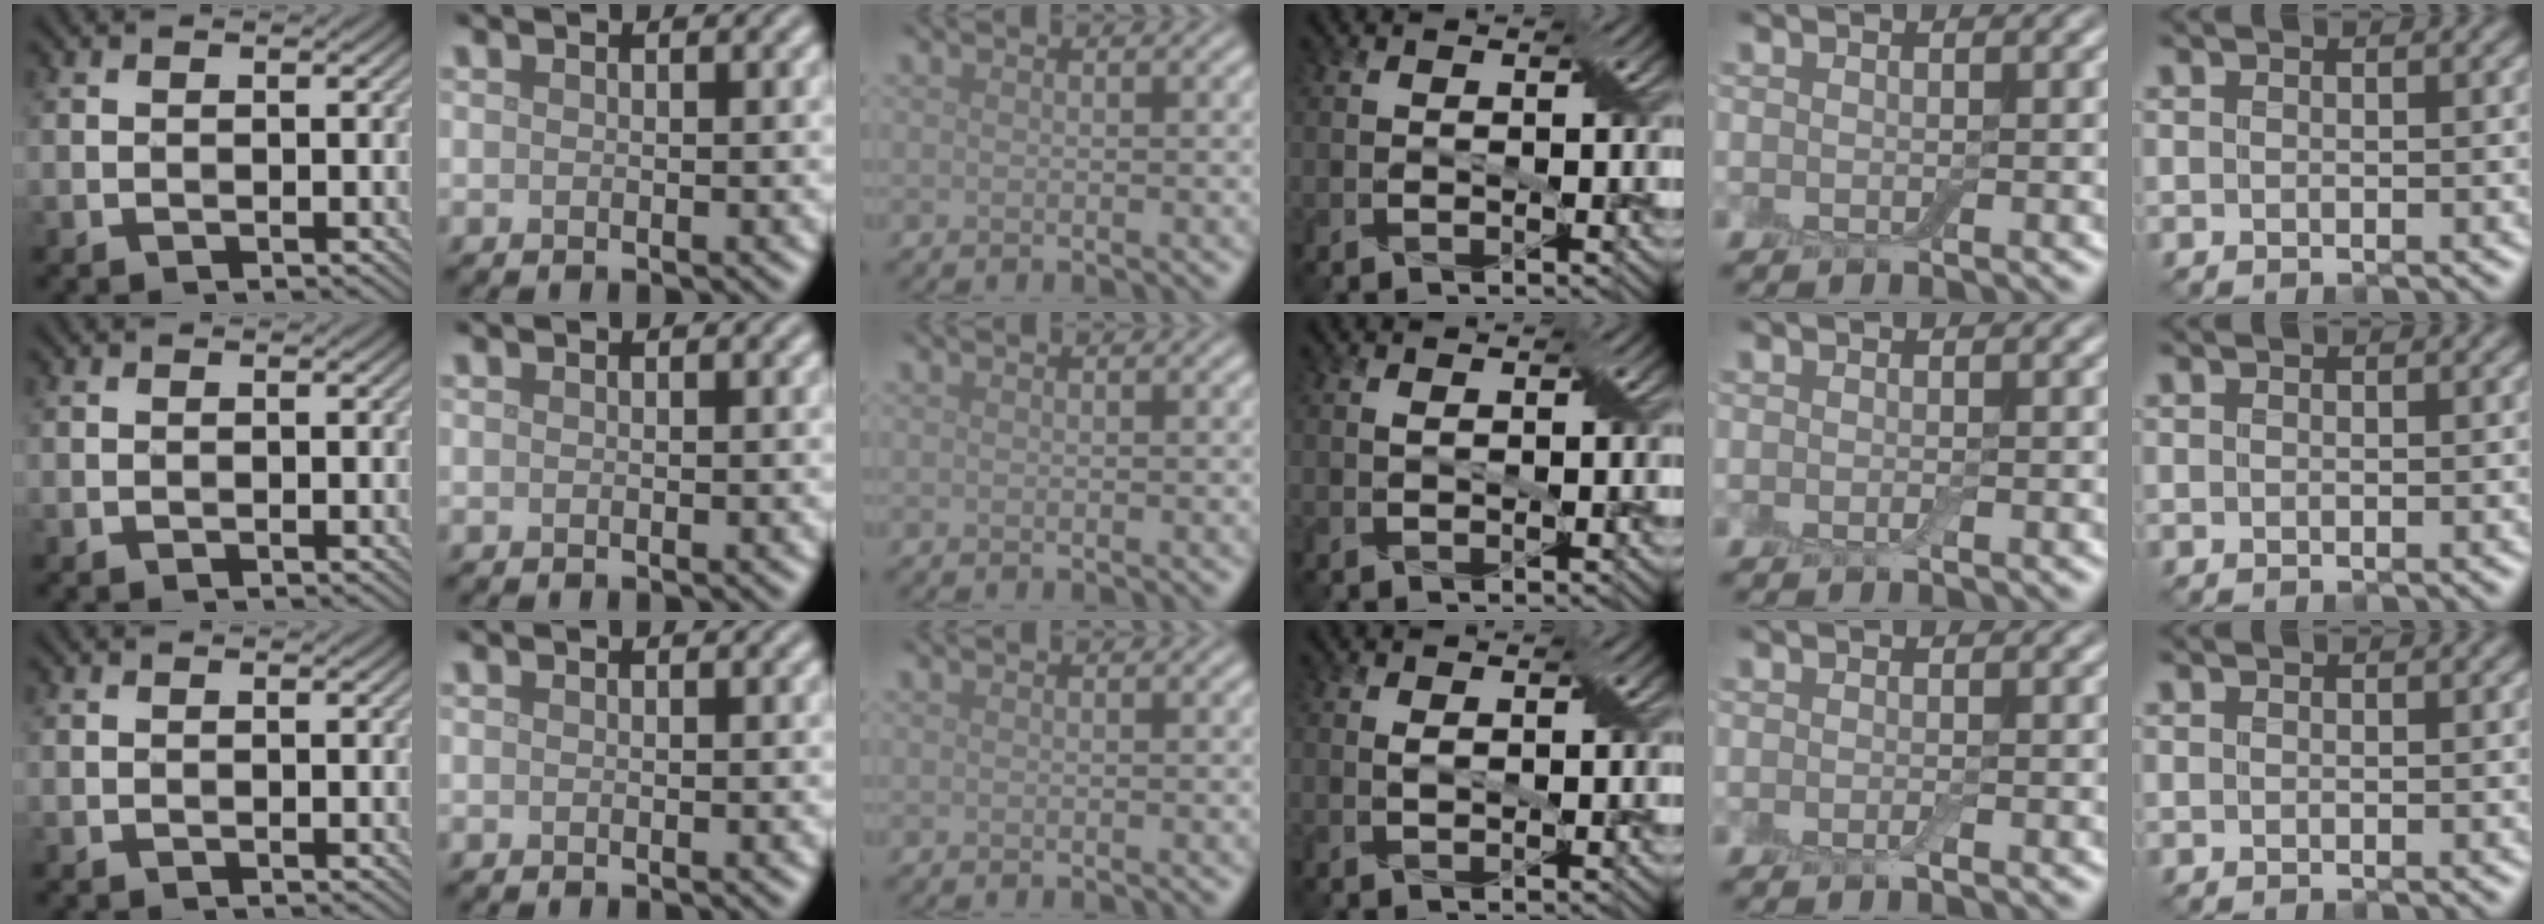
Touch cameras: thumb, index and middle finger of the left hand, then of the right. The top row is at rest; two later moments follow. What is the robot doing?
{"motion": "shake", "object": "box of matches"}